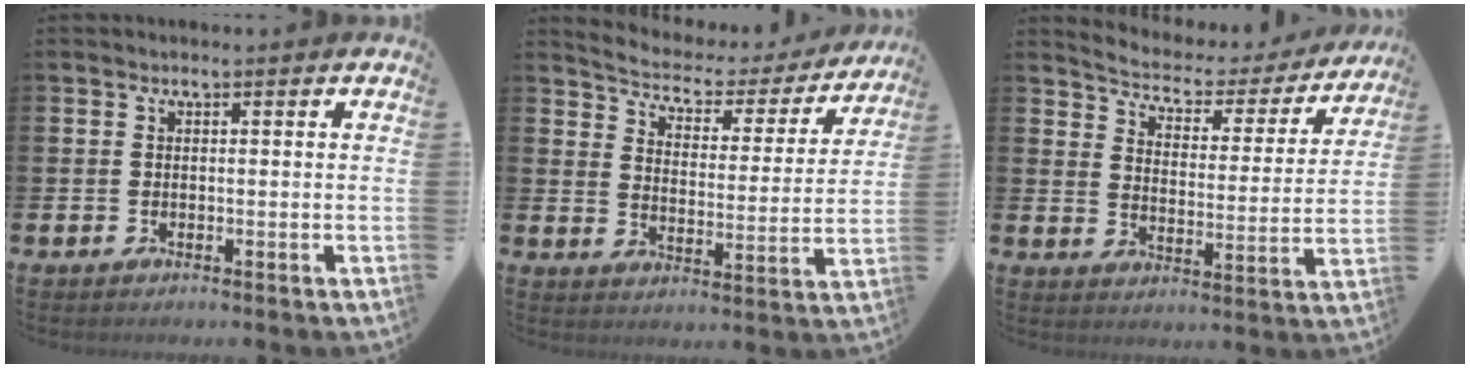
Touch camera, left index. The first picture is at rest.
{"total": 4.6, "force": [4.3, 1.4, 0.8], "torque": [-0.045, -0.038, 0.066]}
{"total": 4.5, "force": [4.2, 1.3, 0.7], "torque": [-0.044, -0.036, 0.065]}